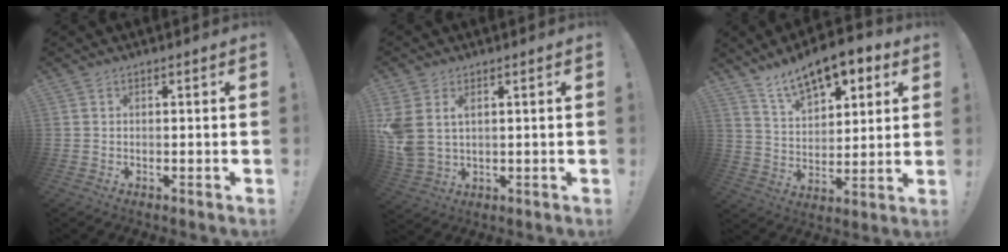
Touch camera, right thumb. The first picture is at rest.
{"total": 6.2, "force": [2.7, 3.9, 4.0], "torque": [-0.080, -0.014, 0.052]}
{"total": 13.8, "force": [10.1, 6.2, 7.1], "torque": [-0.111, -0.069, 0.180]}